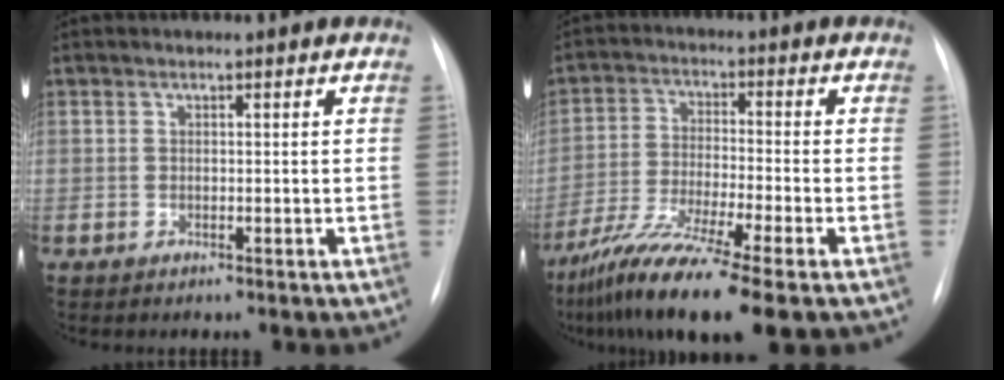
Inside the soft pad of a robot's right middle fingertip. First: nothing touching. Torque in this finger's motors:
{"motor_torque": [1.25, -0.88, 0.84, 0.21]}